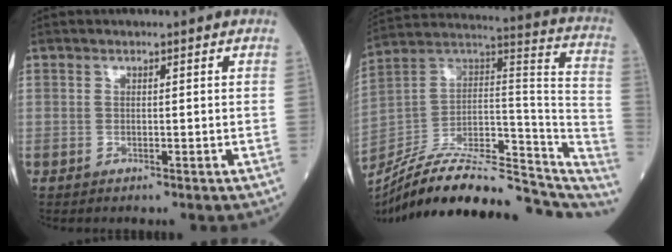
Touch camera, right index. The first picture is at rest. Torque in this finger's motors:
{"motor_torque": [-1.31, -0.83, -1.05, 0.00]}